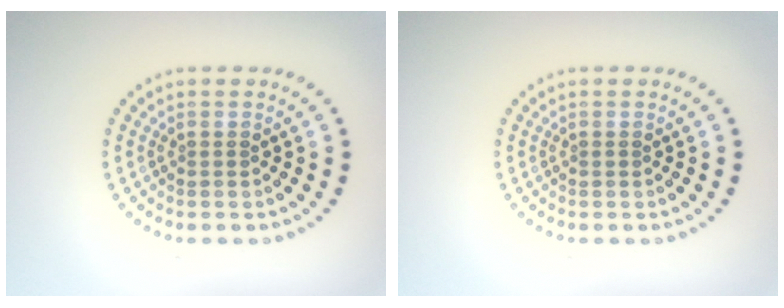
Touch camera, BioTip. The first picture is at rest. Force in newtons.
{"total": 0.0}